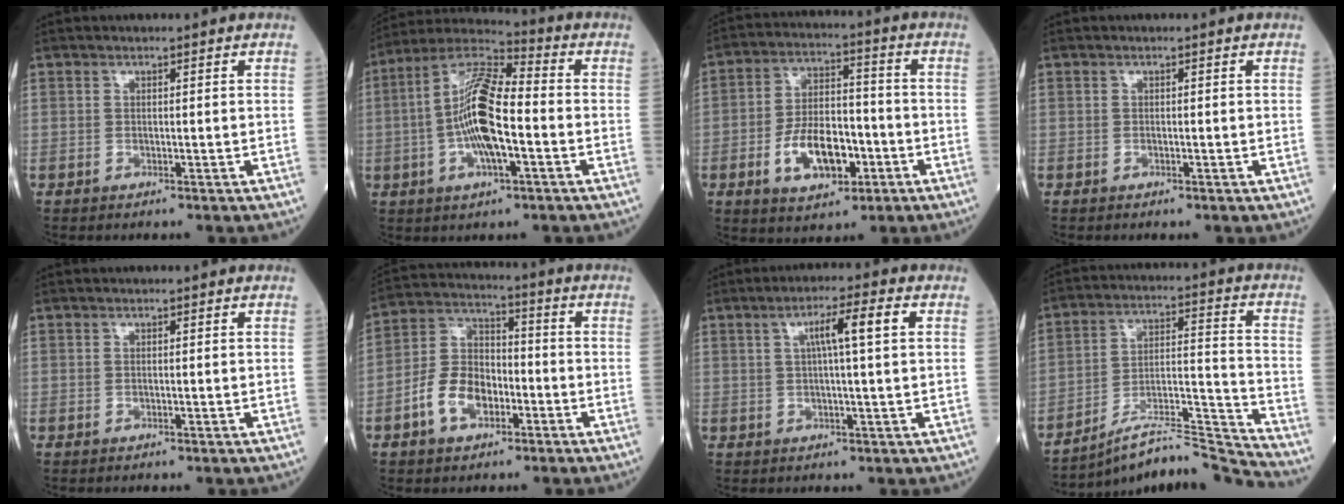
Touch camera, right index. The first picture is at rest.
{"total": 13.3, "force": [-1.7, 3.5, 12.7], "torque": [-0.254, 0.013, -0.034]}
{"total": 10.7, "force": [-3.7, 5.3, 8.5], "torque": [-0.164, 0.009, -0.060]}
{"total": 0.0}
{"total": 0.0}
{"total": 9.2, "force": [-3.8, 5.7, 6.2], "torque": [-0.136, 0.021, -0.072]}
{"total": 5.7, "force": [1.5, -0.3, 5.5], "torque": [-0.095, 0.012, 0.026]}
{"total": 13.0, "force": [-12.6, -2.2, 2.5], "torque": [-0.025, 0.041, -0.215]}